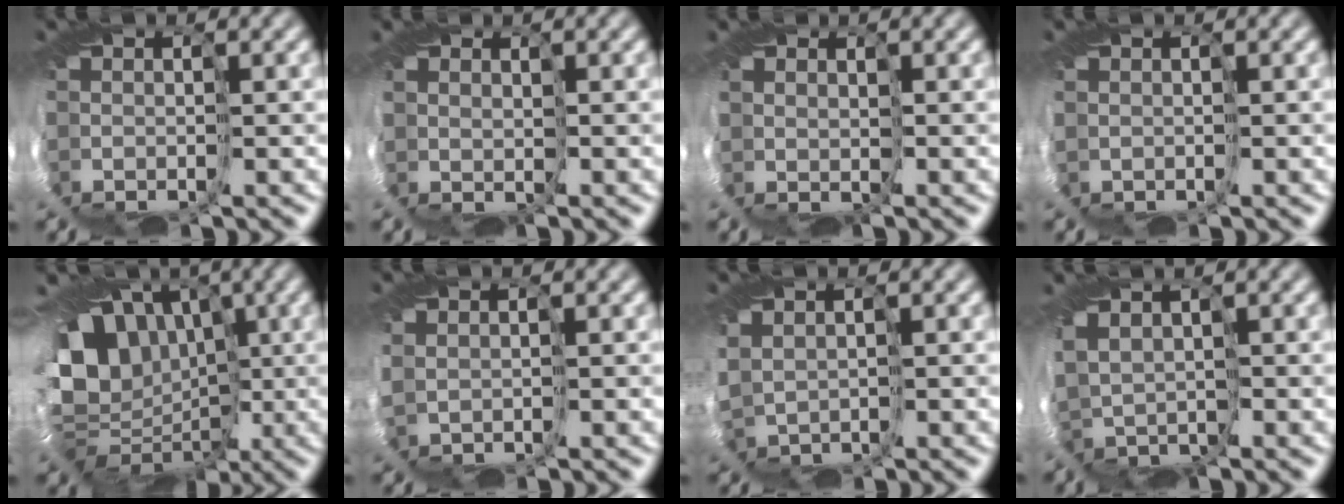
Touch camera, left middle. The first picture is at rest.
{"total": 1.3, "force": [1.1, 0.1, -0.6], "torque": [-0.006, 0.003, 0.011]}
{"total": 1.2, "force": [1.1, 0.2, -0.6], "torque": [-0.006, 0.003, 0.009]}
{"total": 0.7, "force": [0.1, 0.7, -0.1], "torque": [-0.014, -0.001, 0.013]}
{"total": 12.3, "force": [2.2, 10.6, 5.9], "torque": [-0.115, 0.005, 0.000]}
{"total": 1.9, "force": [1.3, 1.3, 0.5], "torque": [-0.036, 0.009, 0.028]}
{"total": 2.2, "force": [1.2, 1.6, 0.8], "torque": [-0.058, 0.006, 0.031]}
{"total": 1.5, "force": [1.4, 0.4, 0.1], "torque": [-0.034, 0.003, 0.013]}